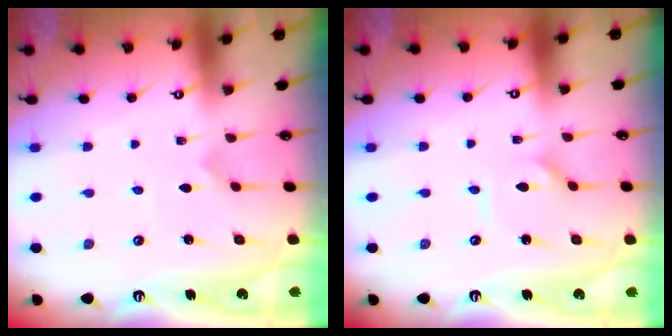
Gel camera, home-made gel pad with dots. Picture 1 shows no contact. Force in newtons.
{"total": 1.7, "press": 1.6, "slide": 0.2}